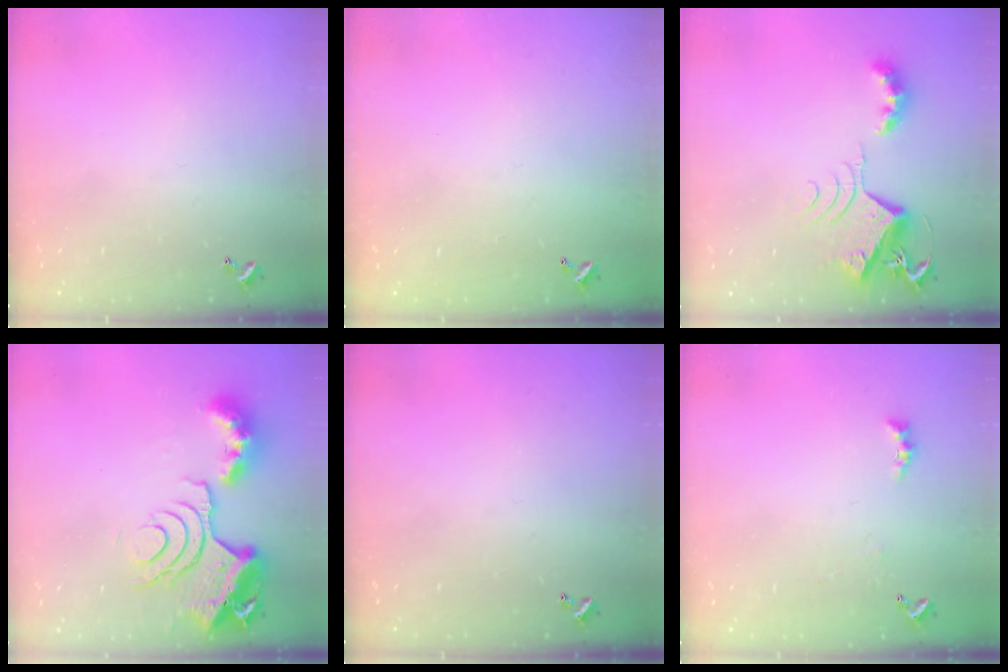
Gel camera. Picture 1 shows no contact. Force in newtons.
{"total": 2.9, "press": 2.9, "slide": 0.1}
{"total": 8.1, "press": 8.1, "slide": 0.1}
{"total": 14.3, "press": 14.2, "slide": 1.1}
{"total": 0.0}
{"total": 2.0, "press": 1.9, "slide": 0.6}